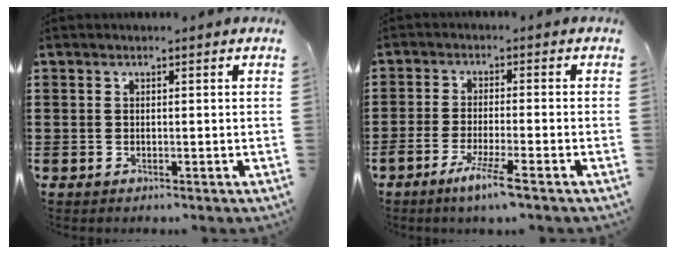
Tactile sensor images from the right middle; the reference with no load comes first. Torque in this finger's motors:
{"motor_torque": [1.25, -0.56, 0.36, 0.13]}